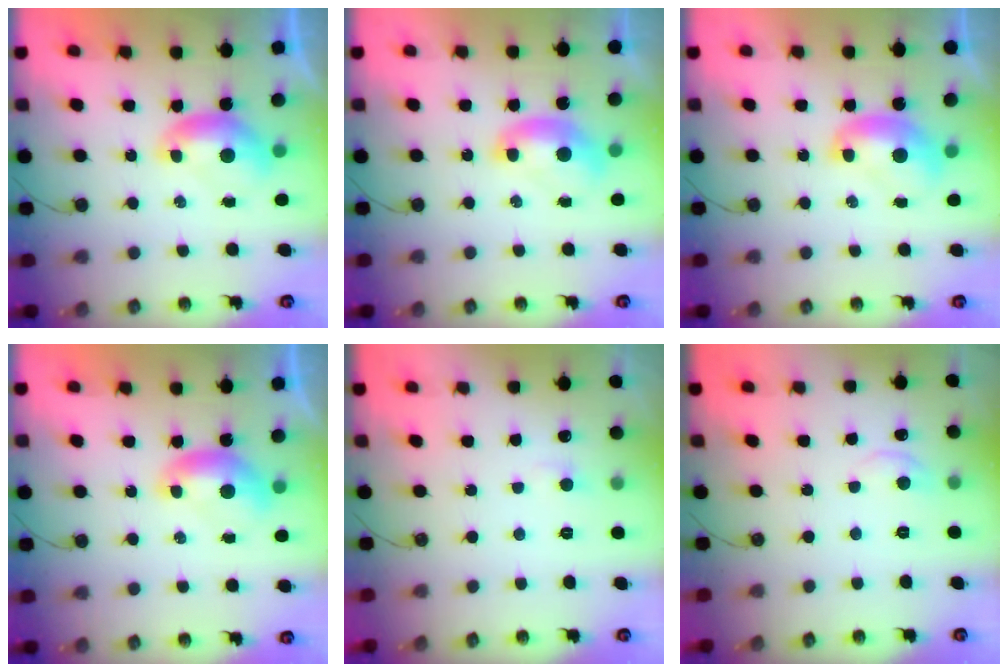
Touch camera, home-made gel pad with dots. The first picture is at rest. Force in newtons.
{"total": 1.5, "press": 1.5, "slide": 0.2}
{"total": 1.8, "press": 1.8, "slide": 0.3}
{"total": 0.0}
{"total": 0.8, "press": 0.4, "slide": 0.7}
{"total": 0.5, "press": 0.2, "slide": 0.5}